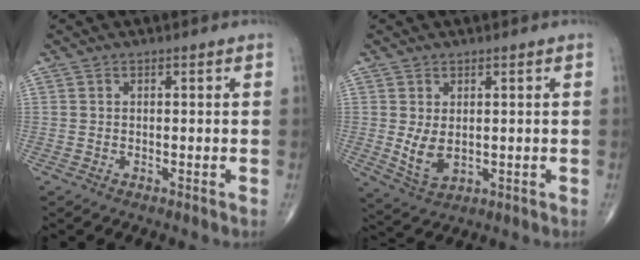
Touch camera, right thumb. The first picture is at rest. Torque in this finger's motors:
{"motor_torque": [-0.25, 0.66, 0.45, 0.31, 0.13]}